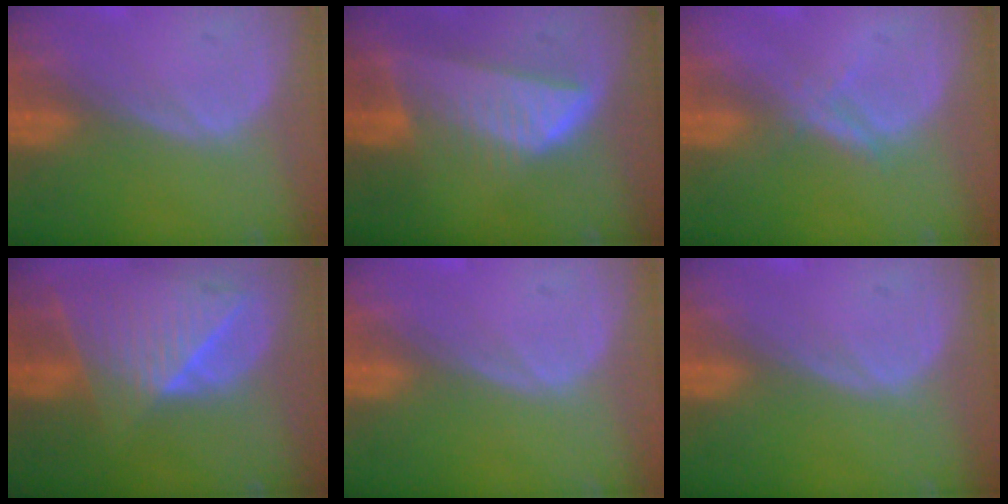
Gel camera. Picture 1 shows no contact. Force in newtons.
{"total": 8.3, "press": 7.3, "slide": 3.9}
{"total": 2.1, "press": 2.1, "slide": 0.2}
{"total": 9.2, "press": 8.2, "slide": 4.1}
{"total": 0.0}
{"total": 0.0}